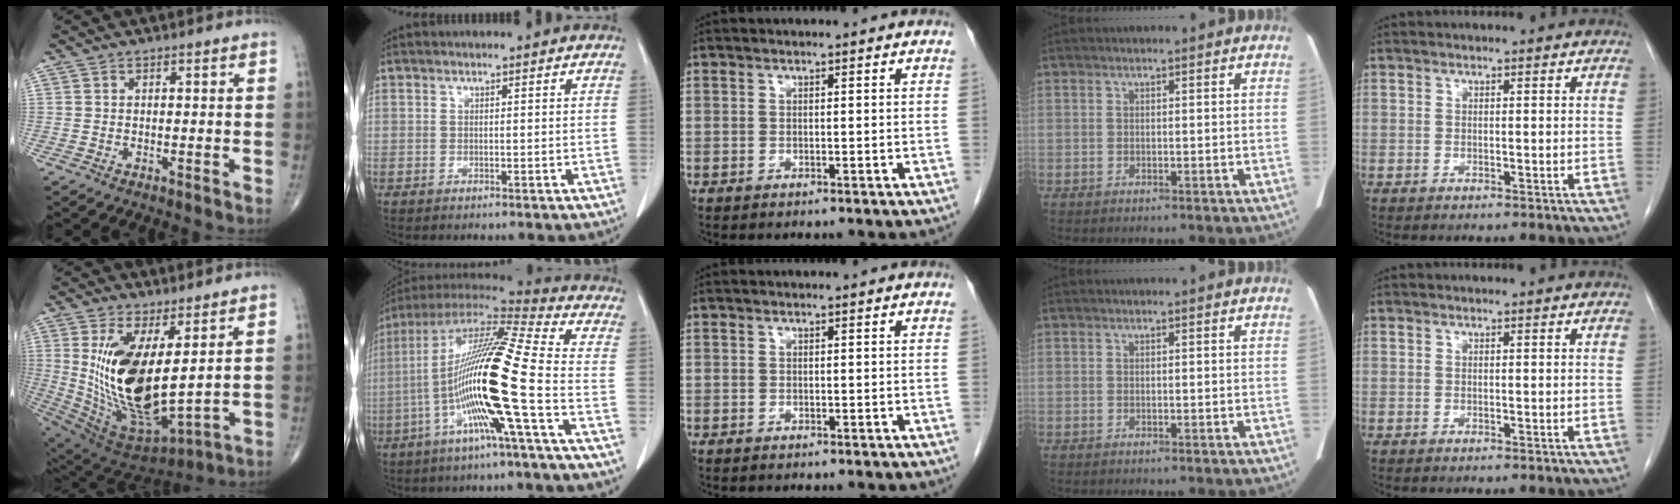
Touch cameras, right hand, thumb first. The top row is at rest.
{"thumb": {"total": 19.5, "force": [3.9, 8.2, 17.2], "torque": [-0.324, -0.041, 0.096]}, "index": {"total": 19.9, "force": [-4.5, -0.3, 19.4], "torque": [-0.376, -0.003, -0.097]}}